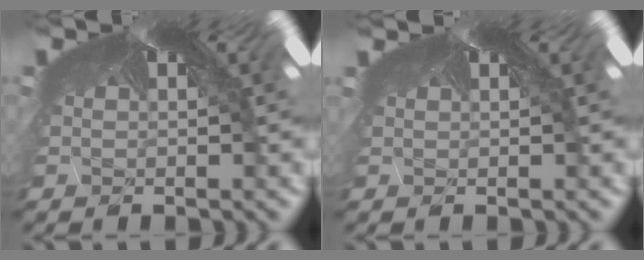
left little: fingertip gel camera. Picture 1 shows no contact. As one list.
[{"total": 0.0}]